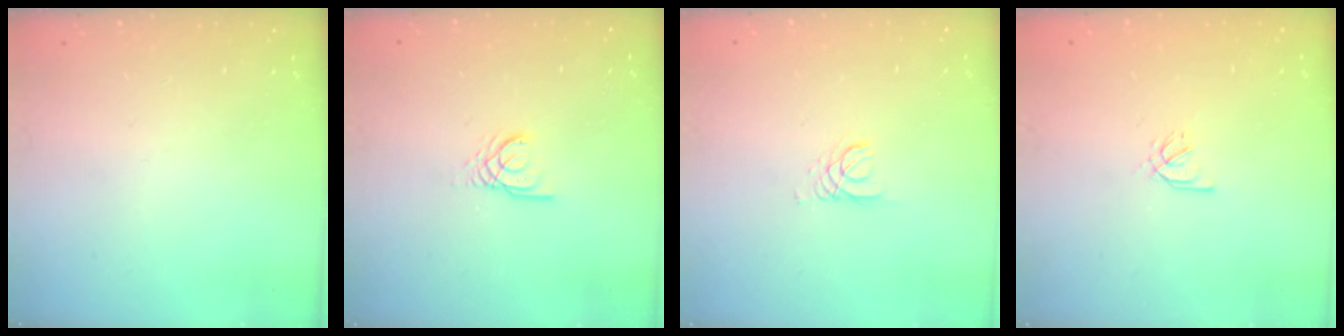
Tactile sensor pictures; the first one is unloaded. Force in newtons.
{"total": 2.6, "press": 2.6, "slide": 0.1}
{"total": 2.7, "press": 2.7, "slide": 0.3}
{"total": 2.1, "press": 2.0, "slide": 0.7}